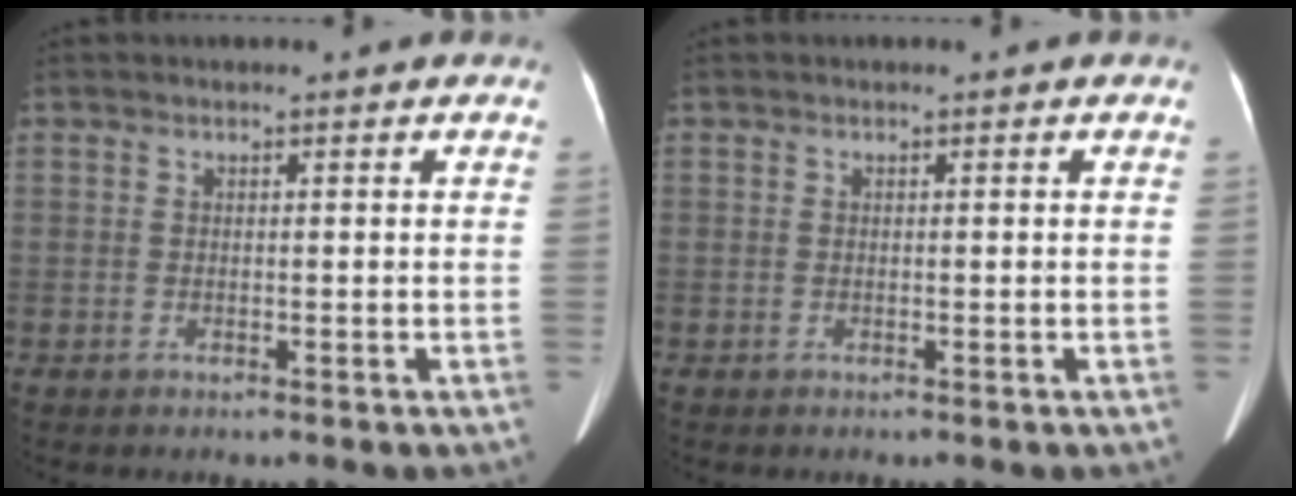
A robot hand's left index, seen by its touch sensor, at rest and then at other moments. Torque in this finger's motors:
{"motor_torque": [0.00, 0.00, 0.00, 0.00]}